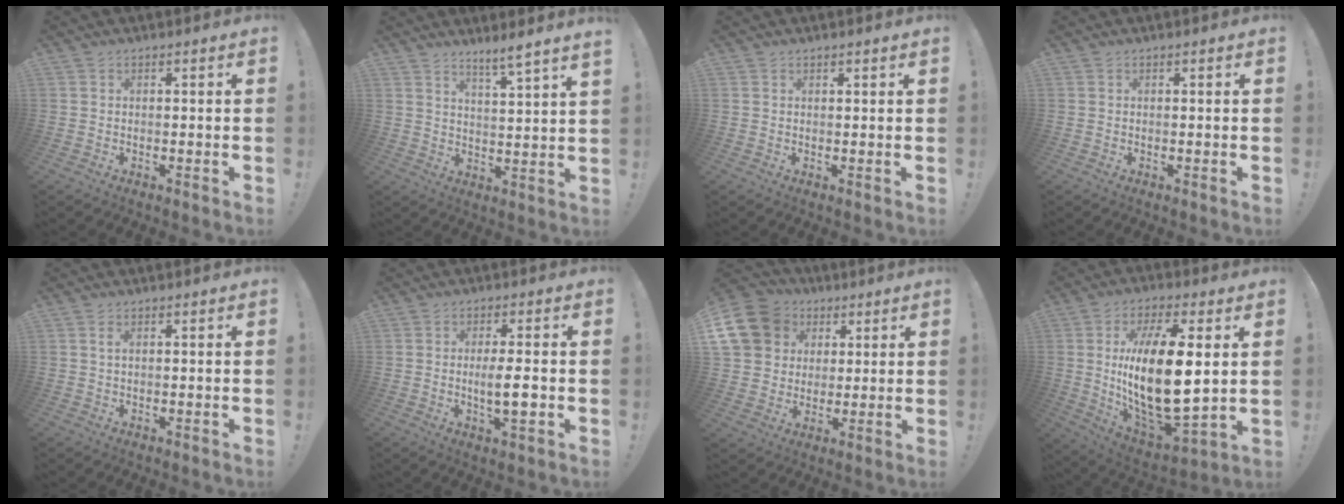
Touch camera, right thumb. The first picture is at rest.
{"total": 6.0, "force": [4.7, -1.0, 3.5], "torque": [-0.047, -0.042, 0.074]}
{"total": 0.7, "force": [0.7, 0.1, 0.2], "torque": [0.003, -0.002, 0.012]}
{"total": 0.0}
{"total": 1.3, "force": [0.3, 0.3, 1.2], "torque": [-0.023, 0.001, 0.004]}
{"total": 6.5, "force": [-0.9, 0.9, 6.4], "torque": [-0.104, -0.006, -0.020]}
{"total": 16.1, "force": [5.5, 13.4, 7.1], "torque": [-0.117, -0.018, 0.118]}
{"total": 22.6, "force": [2.8, 9.4, 20.4], "torque": [-0.400, -0.029, 0.045]}